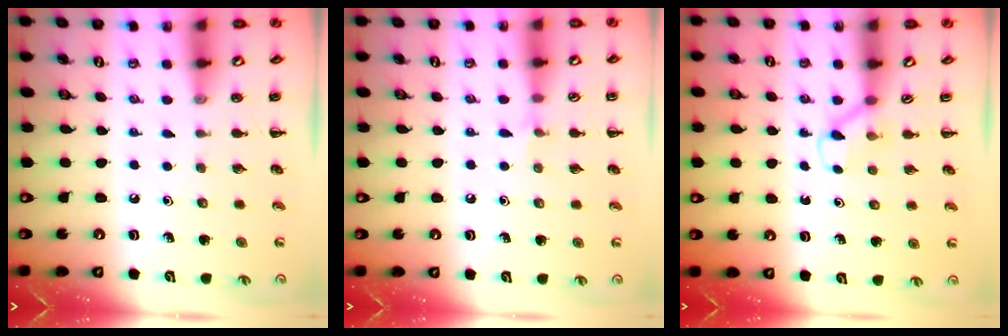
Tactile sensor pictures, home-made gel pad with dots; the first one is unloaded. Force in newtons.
{"total": 4.5, "press": 4.2, "slide": 1.6}
{"total": 2.5, "press": 2.3, "slide": 0.9}